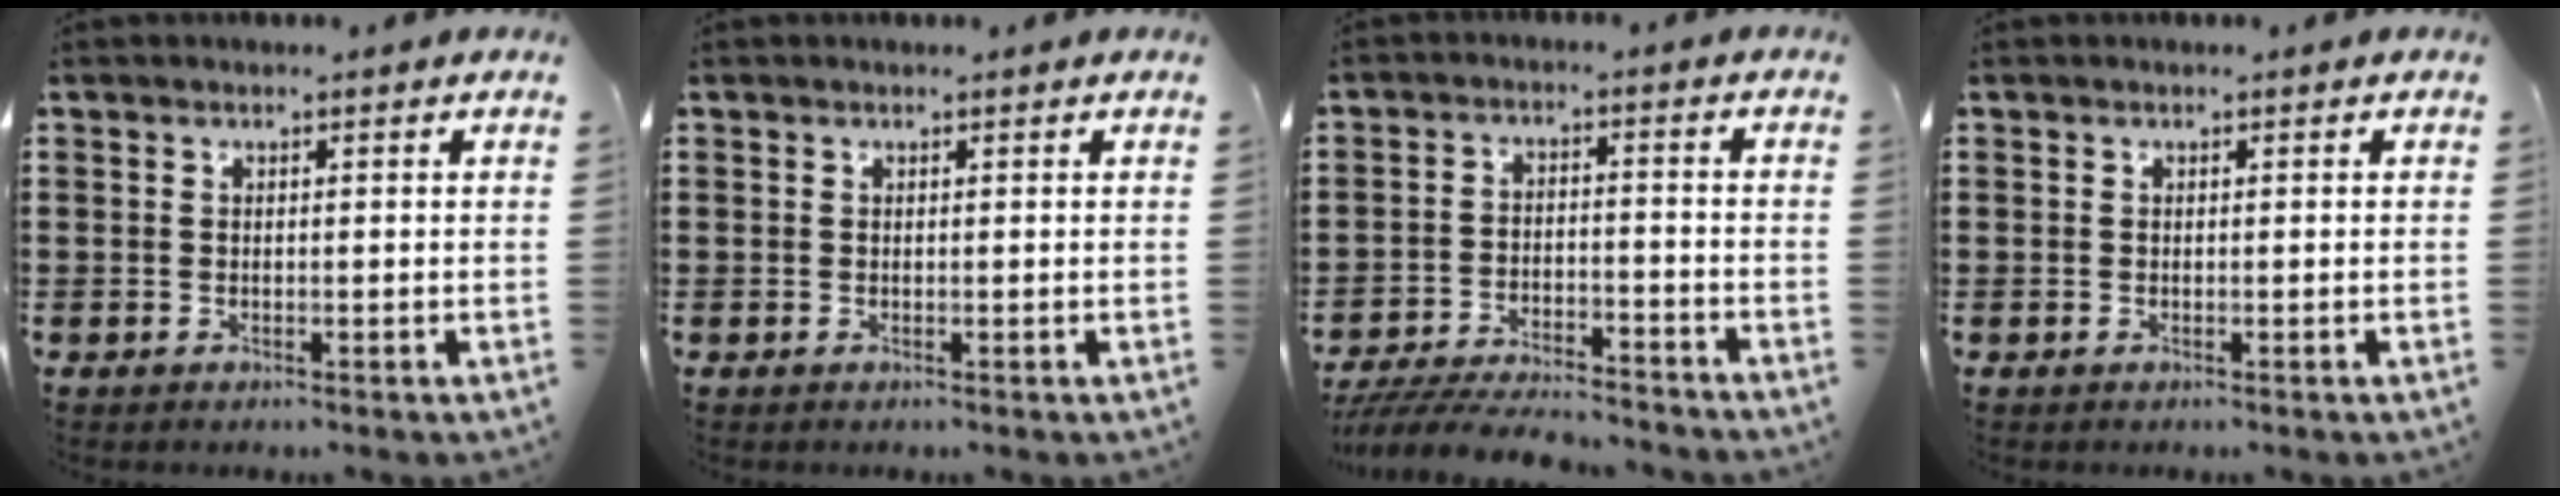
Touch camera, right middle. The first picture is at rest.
{"total": 0.0}
{"total": 6.1, "force": [-5.9, 0.5, 1.5], "torque": [-0.032, 0.002, -0.118]}
{"total": 0.0}